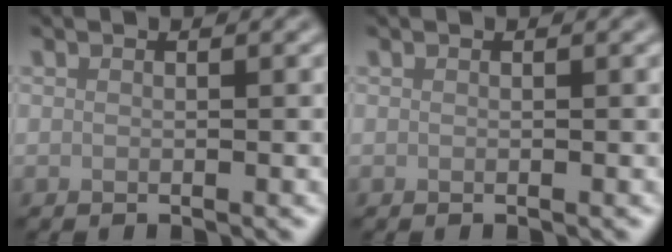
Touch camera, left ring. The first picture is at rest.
{"total": 0.0}